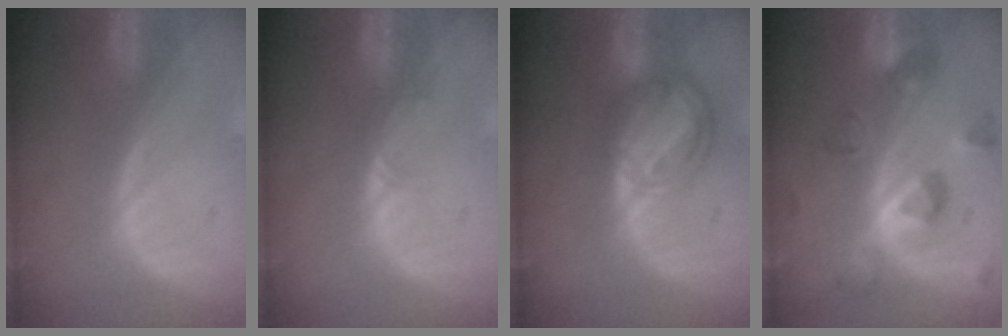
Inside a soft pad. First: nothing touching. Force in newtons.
{"total": 1.4, "press": 1.4, "slide": 0.2}
{"total": 8.2, "press": 7.0, "slide": 4.1}
{"total": 8.4, "press": 8.4, "slide": 0.3}